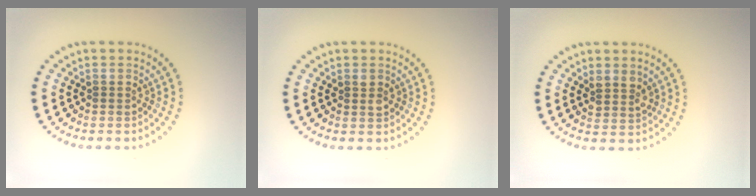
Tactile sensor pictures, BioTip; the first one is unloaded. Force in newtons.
{"total": 1.0, "press": 1.0, "slide": 0.2}
{"total": 1.7, "press": 1.5, "slide": 0.8}